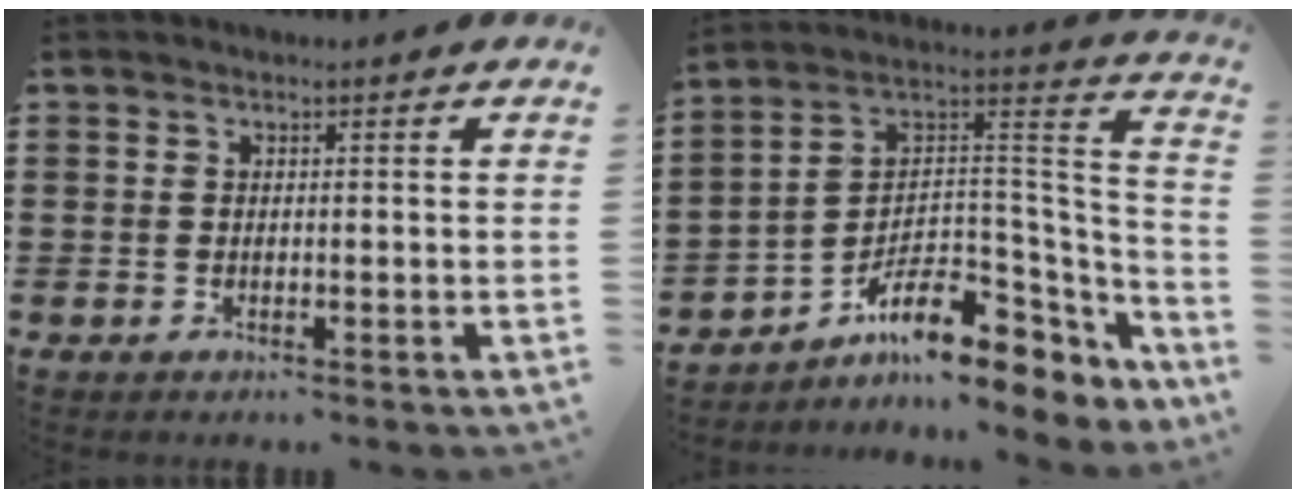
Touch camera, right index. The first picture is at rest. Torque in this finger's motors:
{"motor_torque": [1.27, 0.87, 0.96, 0.18]}